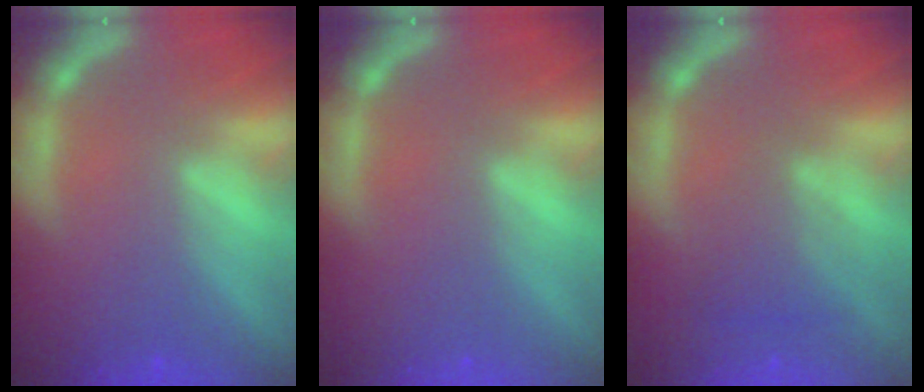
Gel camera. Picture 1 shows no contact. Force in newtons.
{"total": 0.0}
{"total": 3.0}